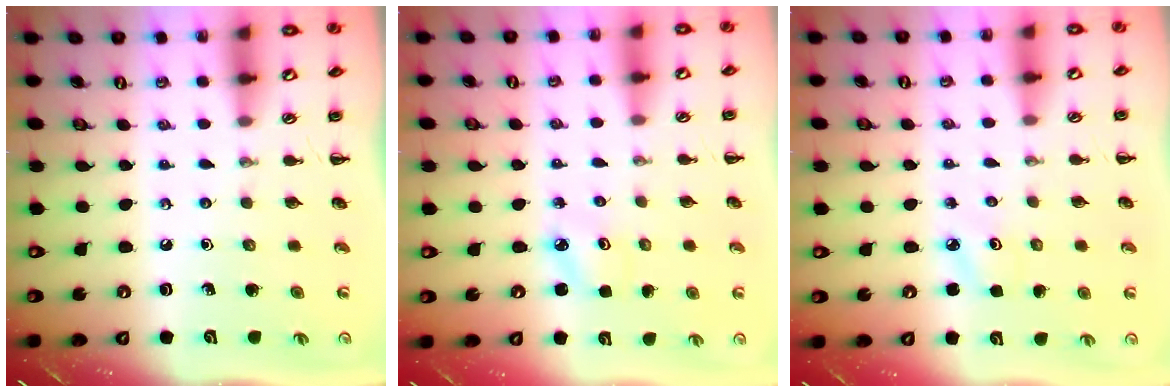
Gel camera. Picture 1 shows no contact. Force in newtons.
{"total": 2.5, "press": 2.4, "slide": 0.5}
{"total": 2.3, "press": 2.2, "slide": 0.5}